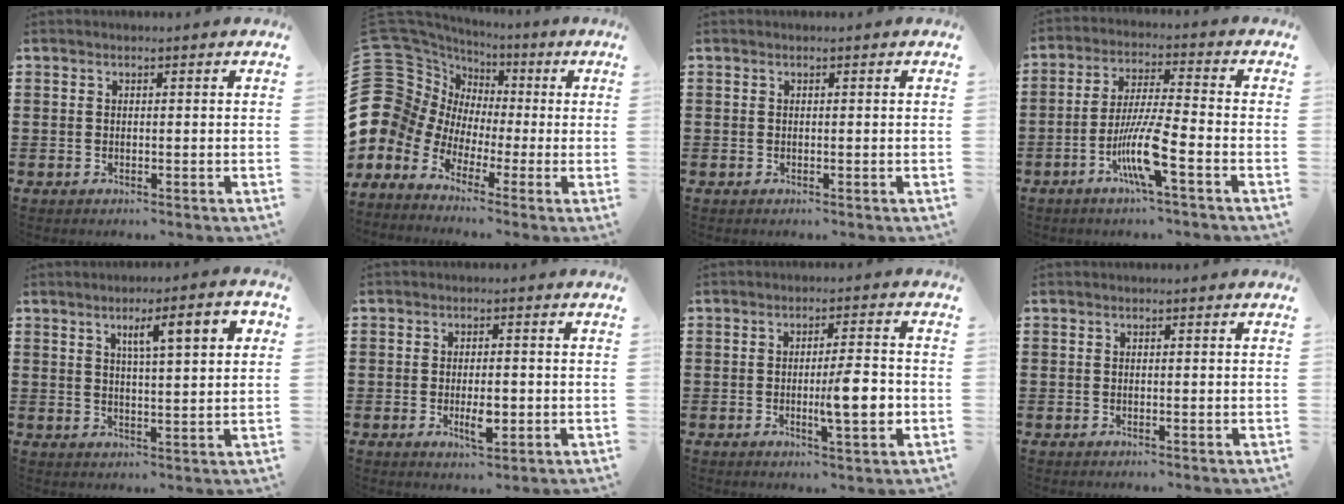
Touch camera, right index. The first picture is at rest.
{"total": 11.9, "force": [-0.9, 11.2, 4.0], "torque": [-0.150, -0.014, -0.019]}
{"total": 0.0}
{"total": 9.4, "force": [-4.3, 0.9, 8.4], "torque": [-0.175, -0.013, -0.083]}
{"total": 7.0, "force": [2.8, 1.3, 6.2], "torque": [-0.111, 0.000, 0.041]}
{"total": 4.3, "force": [-0.9, 1.5, 4.0], "torque": [-0.074, 0.001, -0.017]}
{"total": 7.4, "force": [-1.2, 1.2, 7.2], "torque": [-0.103, -0.008, -0.023]}
{"total": 0.0}